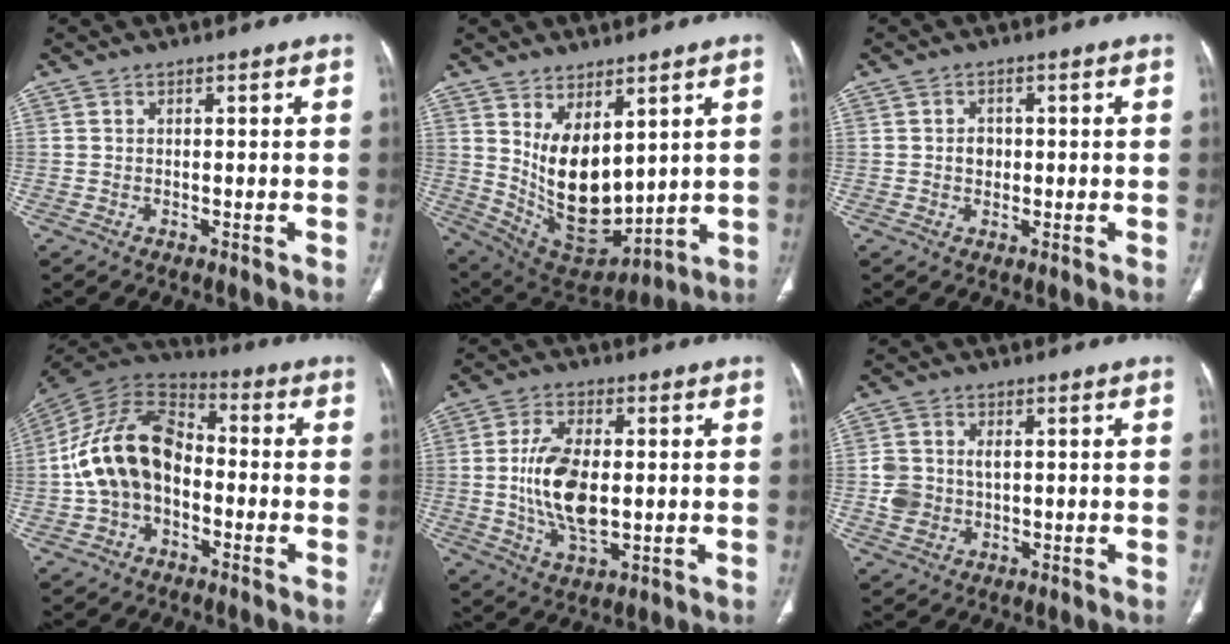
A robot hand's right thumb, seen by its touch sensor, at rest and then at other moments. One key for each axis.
{"total": 14.9, "fx": 3.9, "fy": 8.2, "fz": 11.8, "tx": -0.176, "ty": -0.039, "tz": 0.104}
{"total": 2.3, "fx": 0.0, "fy": 2.0, "fz": 1.2, "tx": -0.007, "ty": 0.004, "tz": 0.000}
{"total": 16.4, "fx": -2.3, "fy": 11.1, "fz": 11.8, "tx": -0.213, "ty": 0.044, "tz": -0.050}
{"total": 12.4, "fx": -0.2, "fy": 6.5, "fz": 10.6, "tx": -0.200, "ty": -0.005, "tz": 0.002}
{"total": 5.5, "fx": 0.2, "fy": 4.3, "fz": 3.4, "tx": -0.061, "ty": 0.005, "tz": 0.010}